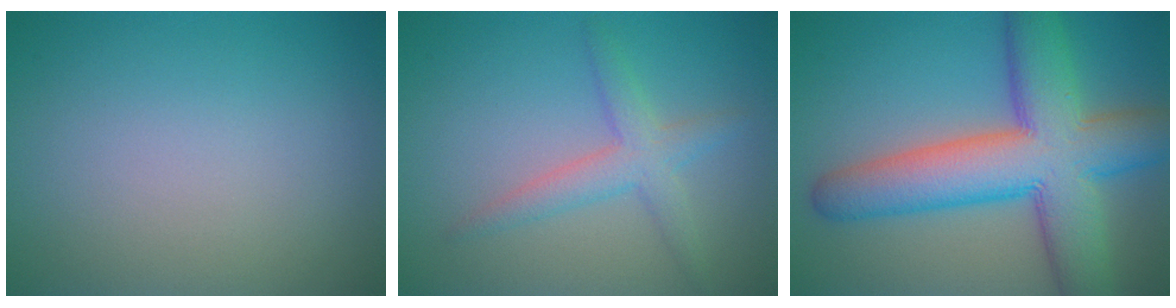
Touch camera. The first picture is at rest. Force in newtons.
{"total": 2.9, "press": 2.9, "slide": 0.1}
{"total": 11.4, "press": 11.4, "slide": 0.6}